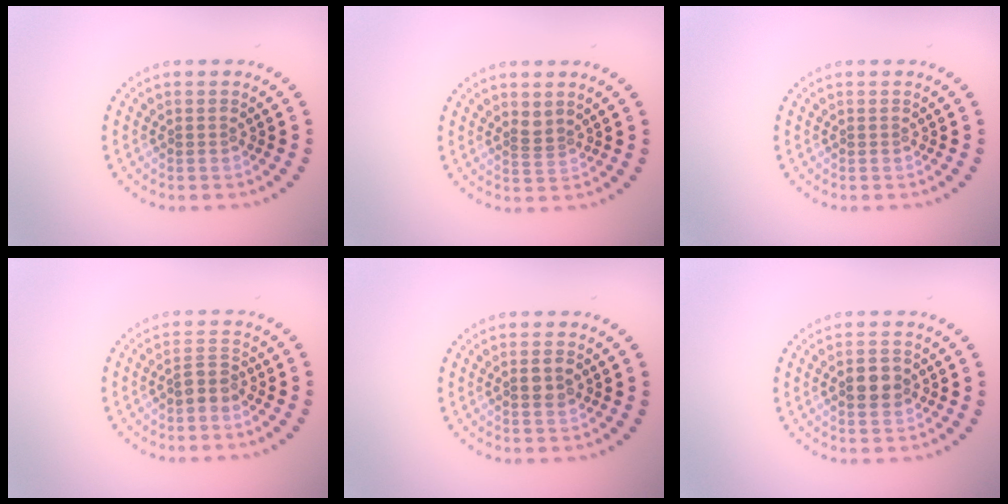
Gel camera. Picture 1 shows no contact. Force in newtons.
{"total": 1.2, "press": 0.8, "slide": 0.9}
{"total": 0.0}
{"total": 1.8, "press": 1.6, "slide": 1.0}
{"total": 1.7, "press": 1.7, "slide": 0.3}
{"total": 3.0, "press": 3.0, "slide": 0.1}